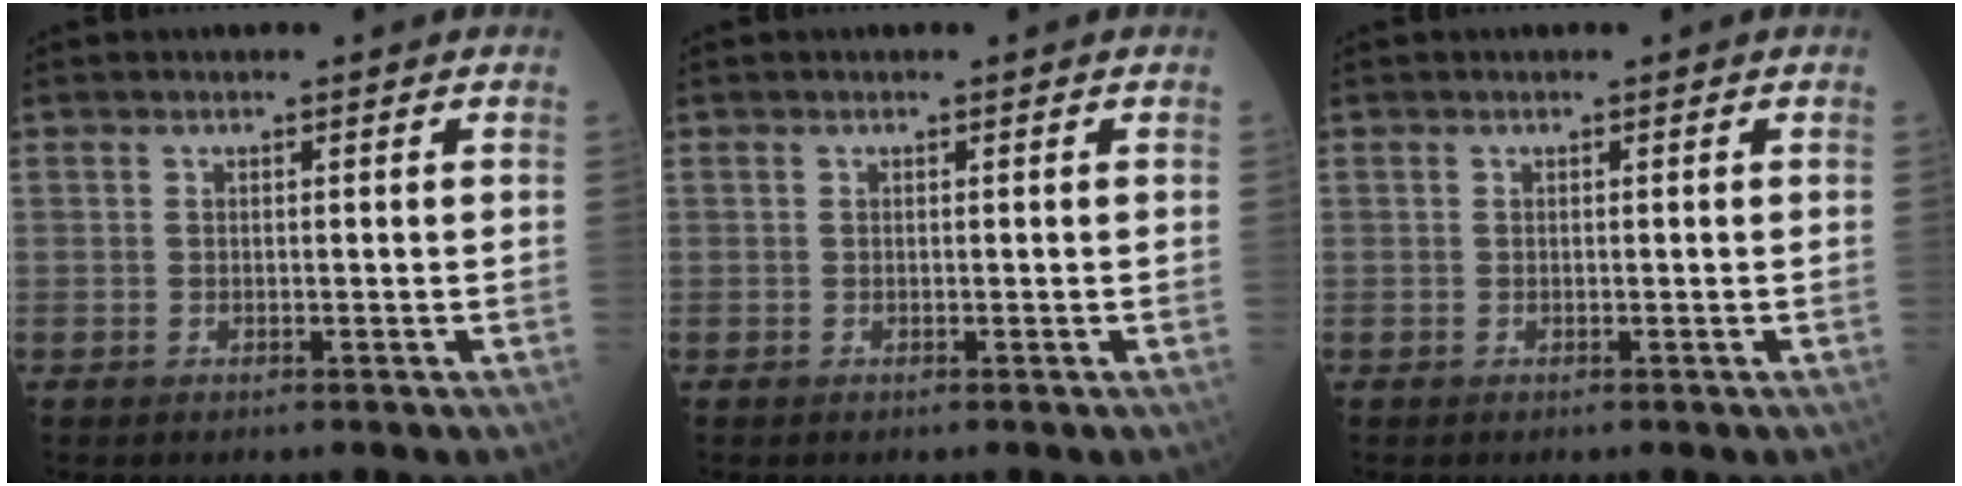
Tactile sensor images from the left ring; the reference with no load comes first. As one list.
[{"total": 0.0}, {"total": 0.0}]